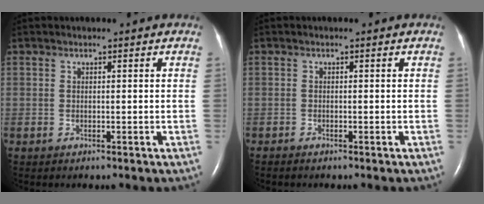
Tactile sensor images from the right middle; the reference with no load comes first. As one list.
[{"total": 0.6, "force": [-0.5, 0.1, 0.3], "torque": [-0.010, -0.002, -0.008]}]